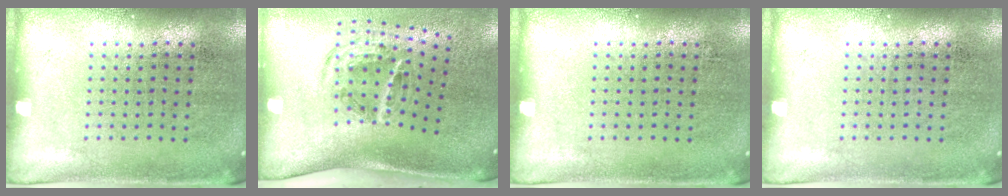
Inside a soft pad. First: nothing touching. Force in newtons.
{"total": 1.8, "press": 1.1, "slide": 1.5}
{"total": 0.0}
{"total": 0.0}